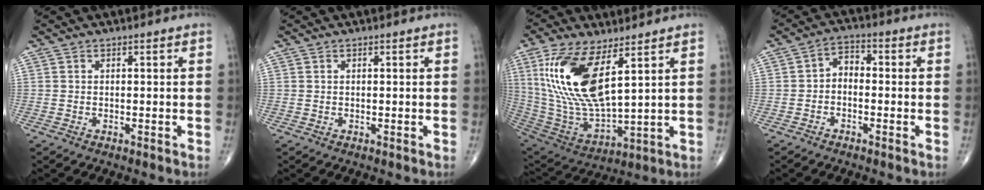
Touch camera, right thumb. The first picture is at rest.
{"total": 0.0}
{"total": 19.3, "force": [7.2, 7.5, 16.2], "torque": [-0.329, -0.033, 0.151]}
{"total": 3.9, "force": [-0.9, 2.7, 2.7], "torque": [-0.029, 0.025, -0.030]}